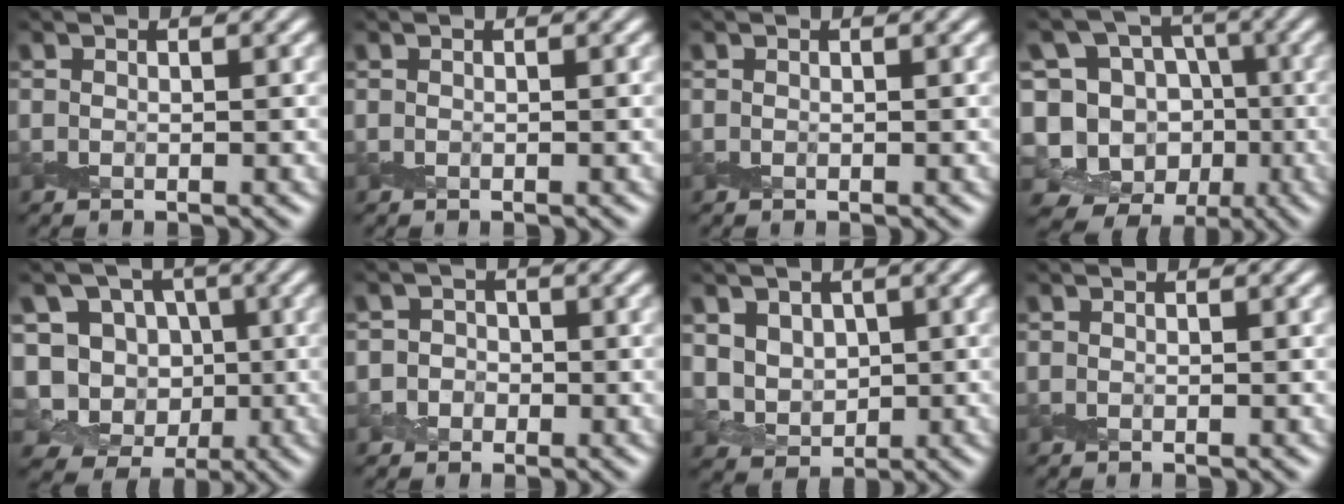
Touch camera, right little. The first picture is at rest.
{"total": 0.0}
{"total": 0.0}
{"total": 14.8, "force": [-4.0, 13.6, 4.2], "torque": [-0.118, 0.015, -0.058]}
{"total": 10.6, "force": [-1.5, 9.7, 4.2], "torque": [-0.081, 0.008, -0.045]}
{"total": 2.4, "force": [-0.7, 2.3, 0.3], "torque": [0.023, 0.008, -0.025]}
{"total": 4.0, "force": [0.8, 3.4, 1.9], "torque": [-0.046, -0.007, 0.028]}
{"total": 0.0}